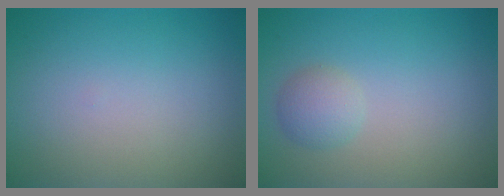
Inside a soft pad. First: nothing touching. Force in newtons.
{"total": 1.8, "press": 1.8, "slide": 0.1}